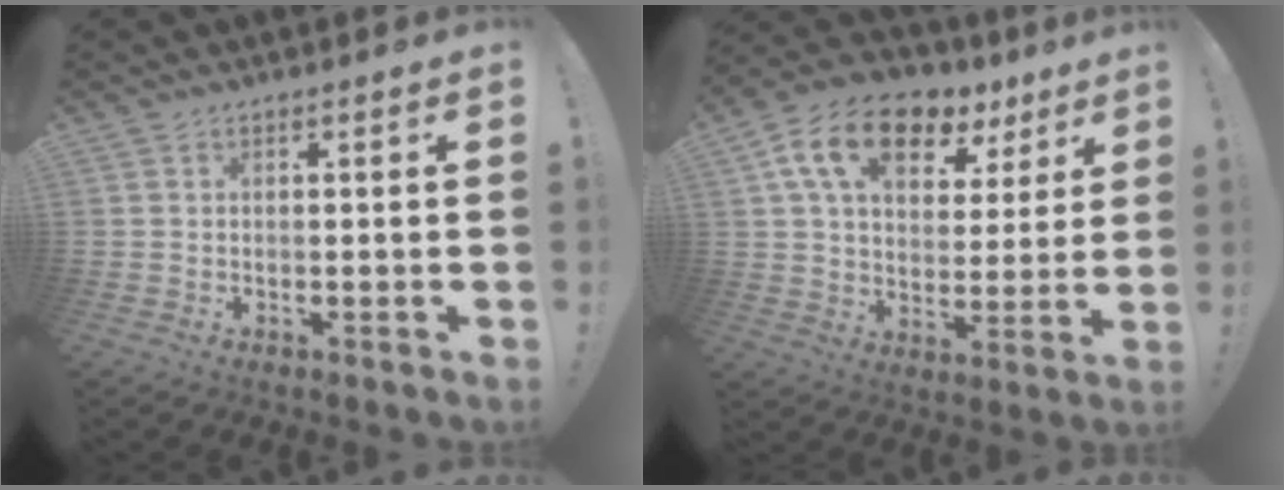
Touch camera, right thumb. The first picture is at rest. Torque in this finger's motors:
{"motor_torque": [0.80, 1.71, 0.66, -0.23, 0.46]}